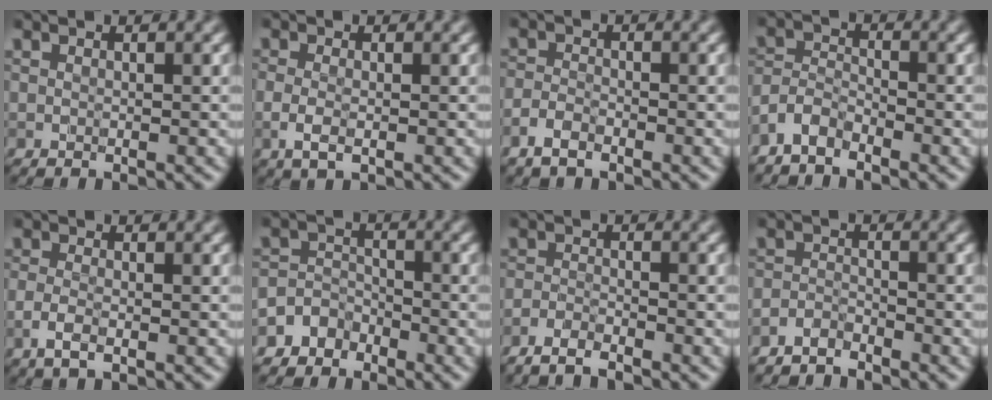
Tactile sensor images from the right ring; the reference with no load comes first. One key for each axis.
{"total": 1.7, "fx": -0.4, "fy": 0.8, "fz": 1.5, "tx": -0.032, "ty": -0.005, "tz": -0.009}
{"total": 1.8, "fx": -1.5, "fy": 0.6, "fz": 0.8, "tx": -0.017, "ty": 0.001, "tz": -0.036}
{"total": 2.3, "fx": -2.1, "fy": 0.7, "fz": 0.6, "tx": -0.012, "ty": 0.007, "tz": -0.052}
{"total": 1.6, "fx": -0.7, "fy": 0.5, "fz": 1.3, "tx": -0.030, "ty": -0.001, "tz": -0.019}
{"total": 2.8, "fx": -2.1, "fy": 1.8, "fz": -0.1, "tx": 0.017, "ty": 0.010, "tz": -0.045}
{"total": 2.2, "fx": -2.1, "fy": 0.1, "fz": 0.7, "tx": -0.012, "ty": -0.002, "tz": -0.047}
{"total": 2.1, "fx": -2.1, "fy": 0.4, "fz": 0.1, "tx": 0.000, "ty": 0.001, "tz": -0.048}